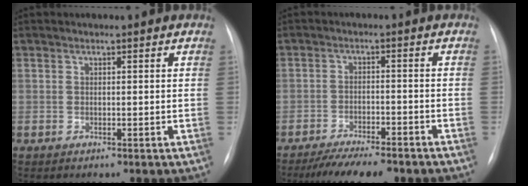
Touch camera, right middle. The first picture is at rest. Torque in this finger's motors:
{"motor_torque": [0.44, -0.69, -0.02, -0.01]}